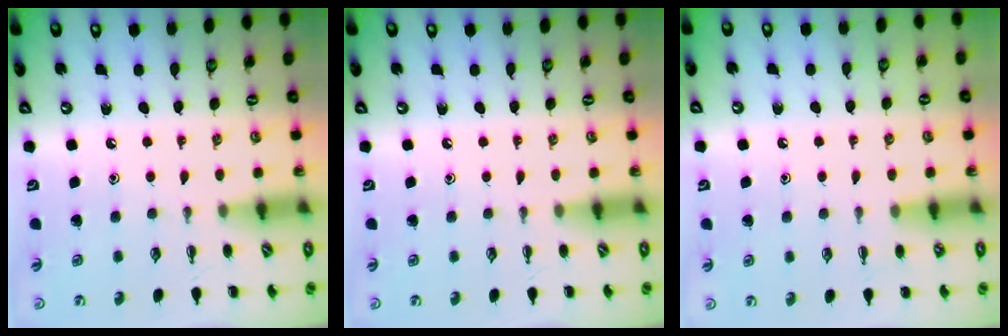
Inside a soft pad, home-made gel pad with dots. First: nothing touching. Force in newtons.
{"total": 0.0}
{"total": 3.9, "press": 3.7, "slide": 1.2}